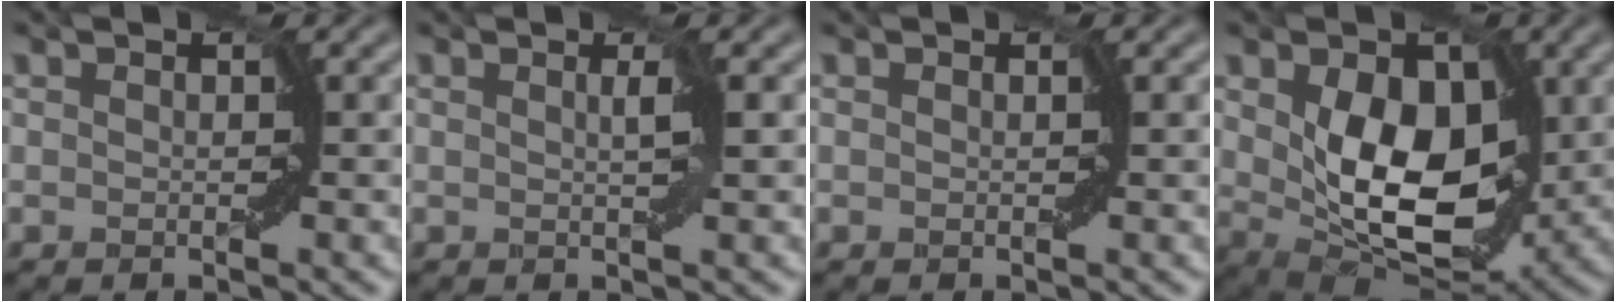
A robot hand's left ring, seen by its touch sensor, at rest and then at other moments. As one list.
[{"total": 0.9, "force": [0.3, -0.3, 0.8], "torque": [-0.024, -0.001, 0.008]}, {"total": 0.0}, {"total": 9.2, "force": [1.0, 5.9, 7.0], "torque": [-0.128, -0.020, 0.026]}]